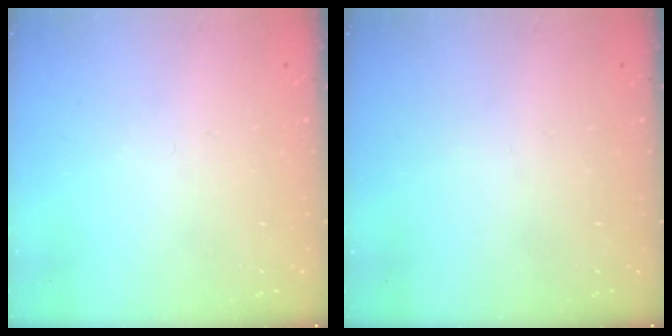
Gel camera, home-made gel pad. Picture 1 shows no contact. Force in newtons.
{"total": 0.0}